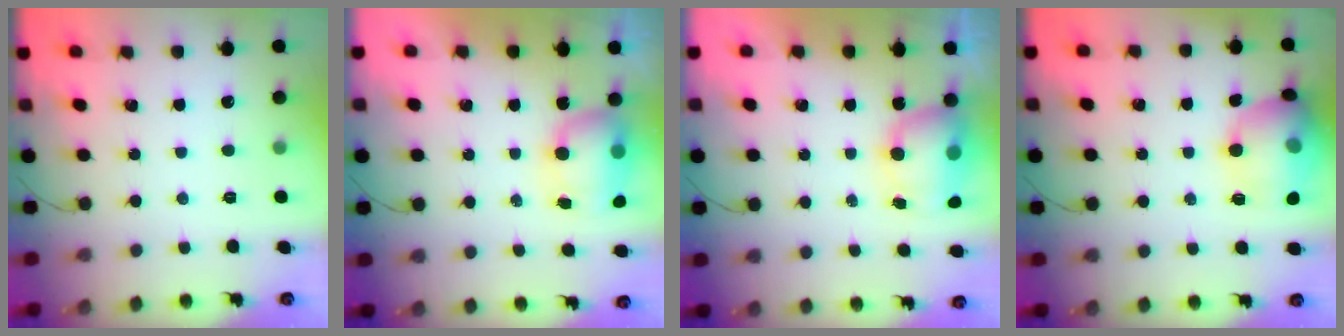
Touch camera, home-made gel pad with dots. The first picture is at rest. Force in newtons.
{"total": 9.1, "press": 8.7, "slide": 2.6}
{"total": 7.5, "press": 7.4, "slide": 0.9}
{"total": 16.8, "press": 16.3, "slide": 4.2}